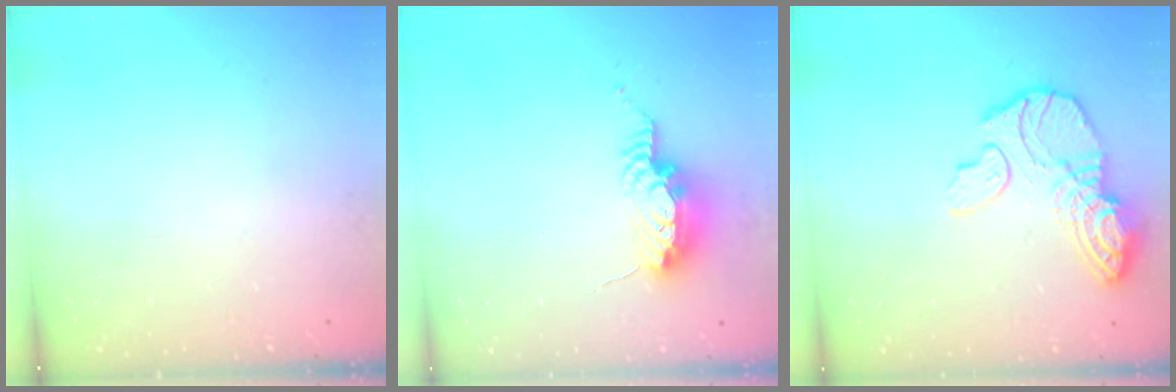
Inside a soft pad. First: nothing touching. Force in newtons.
{"total": 15.2, "press": 10.9, "slide": 10.5}
{"total": 14.6, "press": 14.5, "slide": 1.5}